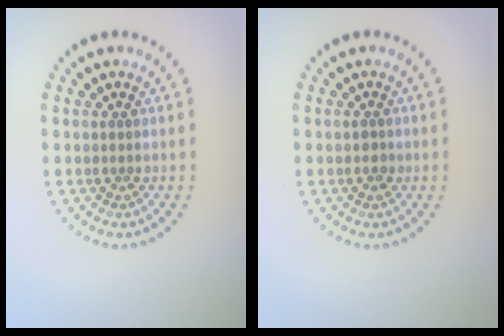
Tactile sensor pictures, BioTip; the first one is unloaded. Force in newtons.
{"total": 0.9, "press": 0.9, "slide": 0.2}